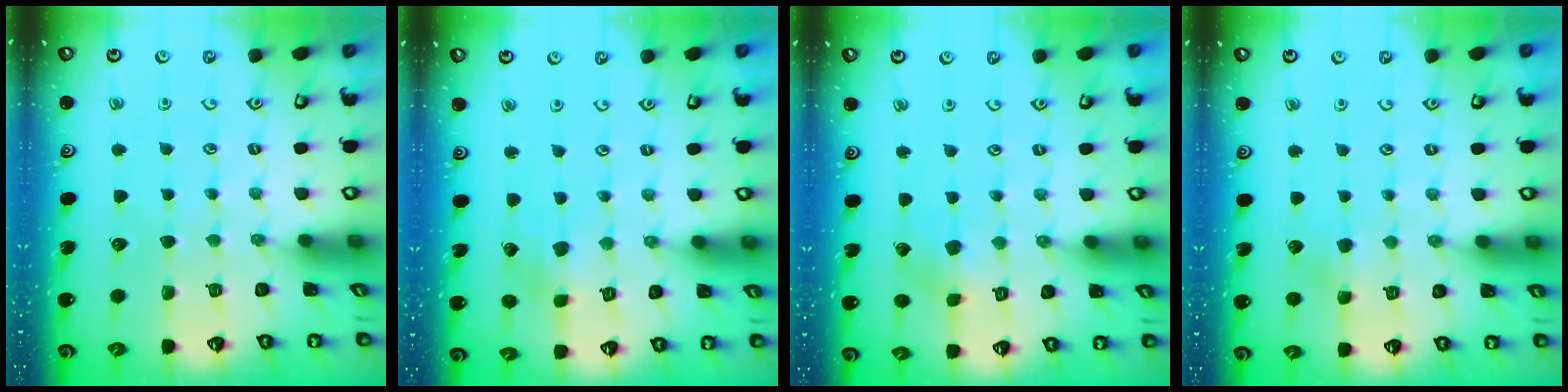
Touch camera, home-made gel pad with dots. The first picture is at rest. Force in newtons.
{"total": 2.8, "press": 2.8, "slide": 0.4}
{"total": 2.9, "press": 2.8, "slide": 0.8}
{"total": 4.4, "press": 4.4, "slide": 0.5}